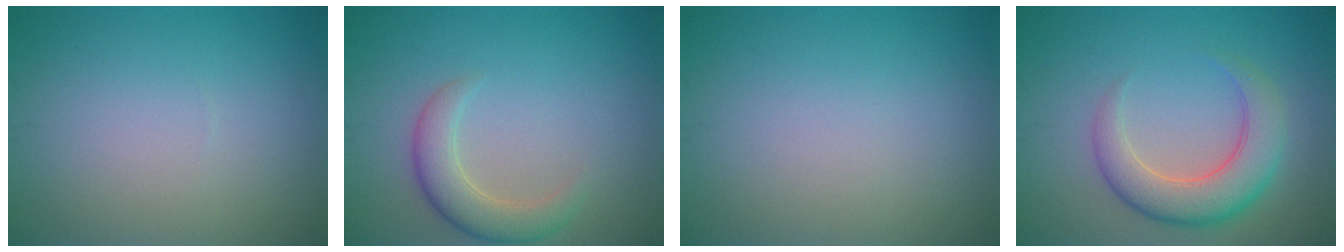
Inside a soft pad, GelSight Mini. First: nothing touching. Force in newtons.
{"total": 3.5, "press": 3.5, "slide": 0.3}
{"total": 0.0}
{"total": 5.5, "press": 5.5, "slide": 0.4}